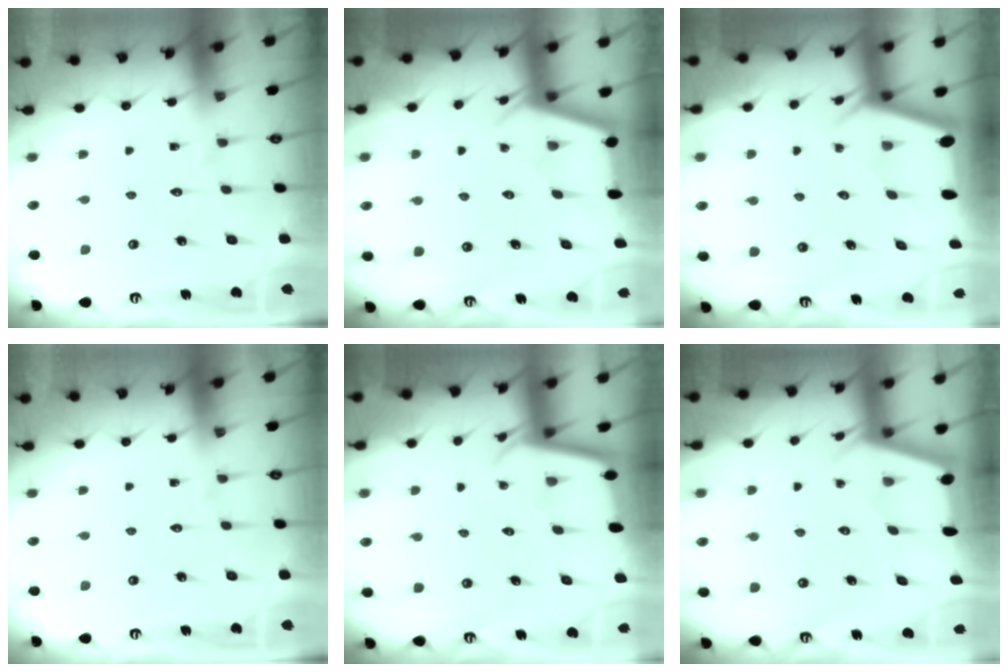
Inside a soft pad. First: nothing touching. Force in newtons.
{"total": 2.8, "press": 2.8, "slide": 0.4}
{"total": 3.4, "press": 3.4, "slide": 0.2}
{"total": 0.0}
{"total": 2.5, "press": 2.5, "slide": 0.1}
{"total": 2.4, "press": 2.4, "slide": 0.3}